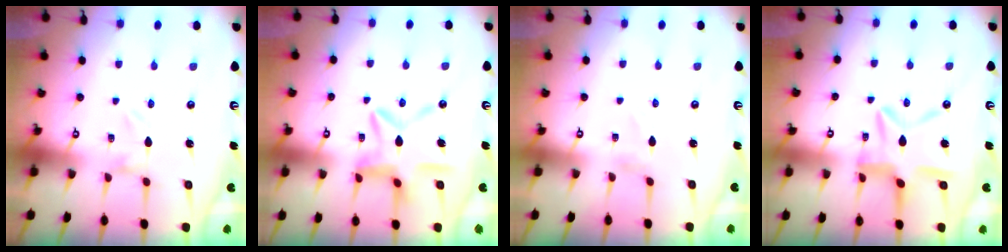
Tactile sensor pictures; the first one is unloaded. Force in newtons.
{"total": 13.2, "press": 13.1, "slide": 1.3}
{"total": 0.7, "press": 0.7, "slide": 0.2}
{"total": 9.9, "press": 9.9, "slide": 0.9}